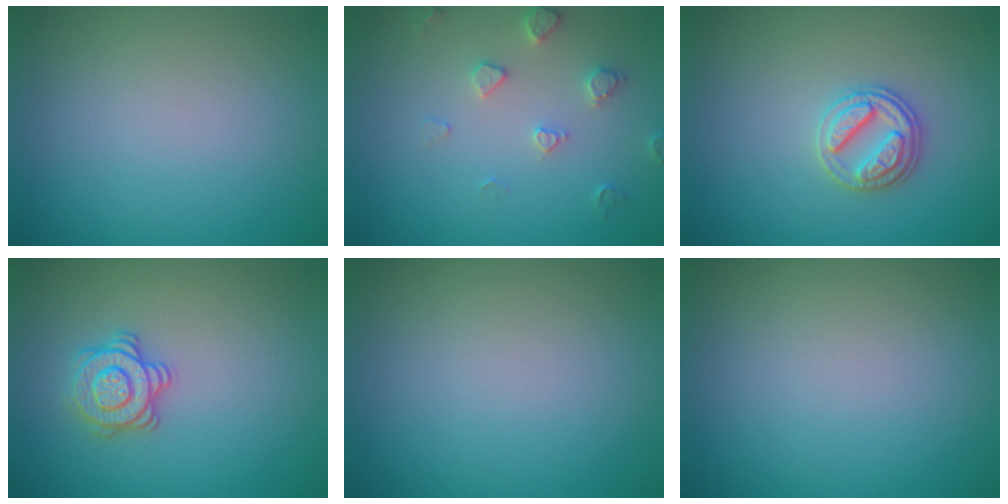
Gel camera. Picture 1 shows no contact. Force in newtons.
{"total": 2.2, "press": 2.2, "slide": 0.4}
{"total": 2.8, "press": 2.8, "slide": 0.5}
{"total": 2.8, "press": 2.7, "slide": 0.7}
{"total": 0.0}
{"total": 0.0}